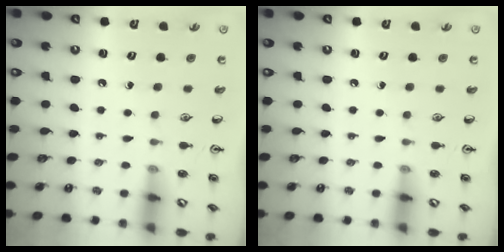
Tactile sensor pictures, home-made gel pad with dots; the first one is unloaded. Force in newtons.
{"total": 0.0}